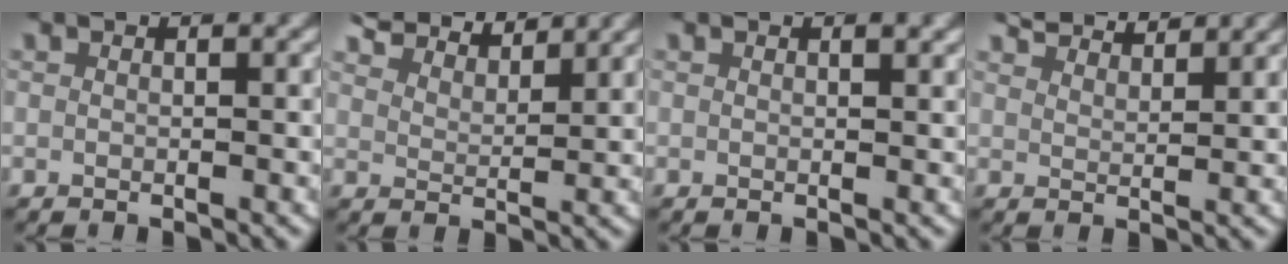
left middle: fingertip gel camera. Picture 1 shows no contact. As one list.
[{"total": 5.4, "force": [4.8, 1.3, 1.8], "torque": [-0.037, 0.007, 0.079]}, {"total": 0.6, "force": [0.4, -0.1, 0.4], "torque": [-0.004, -0.001, 0.006]}, {"total": 3.8, "force": [3.7, 0.5, 1.0], "torque": [-0.016, 0.002, 0.063]}]